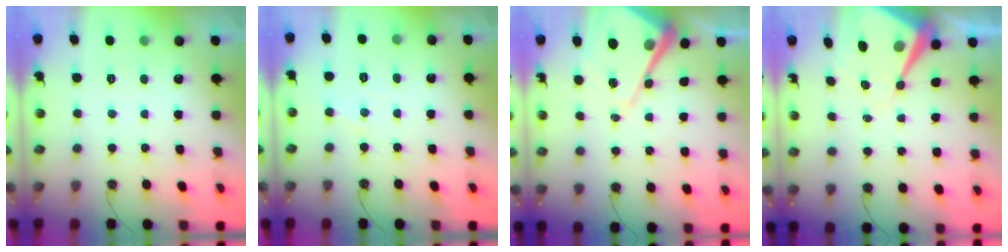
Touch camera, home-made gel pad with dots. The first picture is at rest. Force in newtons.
{"total": 4.4, "press": 4.3, "slide": 0.7}
{"total": 12.6, "press": 12.5, "slide": 1.3}
{"total": 10.4, "press": 10.3, "slide": 0.9}